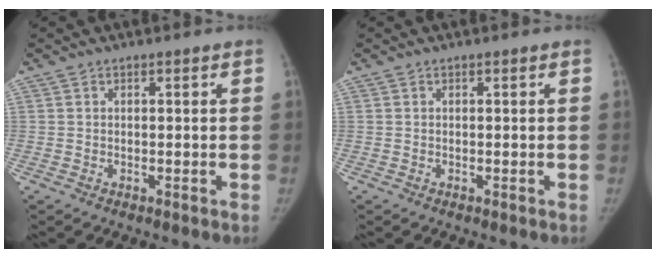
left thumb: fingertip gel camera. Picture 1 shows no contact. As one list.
[{"total": 0.0}]